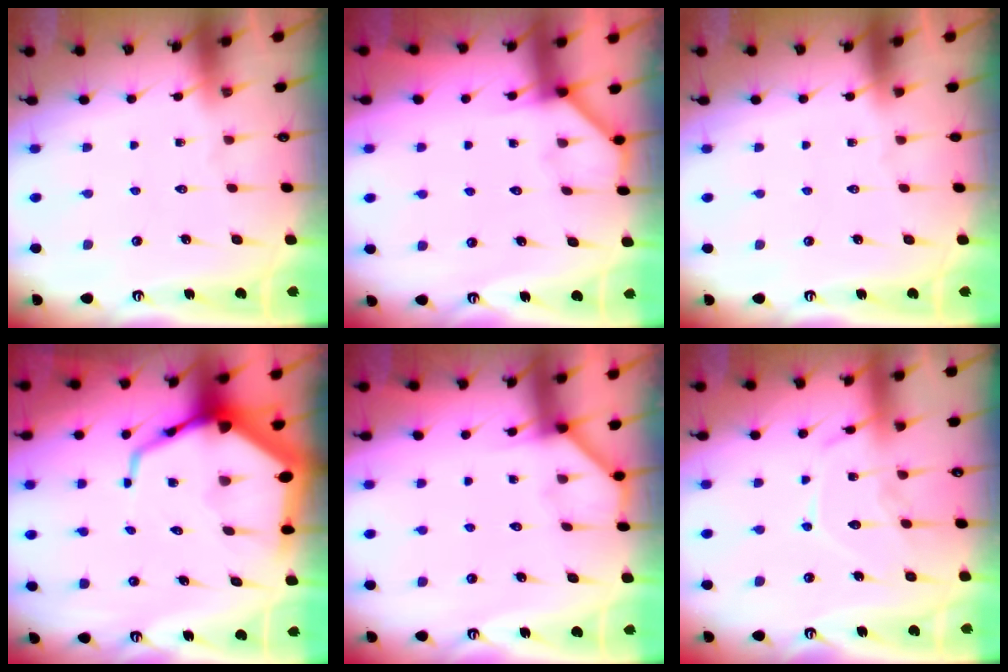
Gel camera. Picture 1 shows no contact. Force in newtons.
{"total": 2.9, "press": 2.9, "slide": 0.5}
{"total": 0.0}
{"total": 13.1, "press": 13.0, "slide": 1.5}
{"total": 2.9, "press": 2.9, "slide": 0.5}
{"total": 12.0, "press": 12.0, "slide": 0.9}